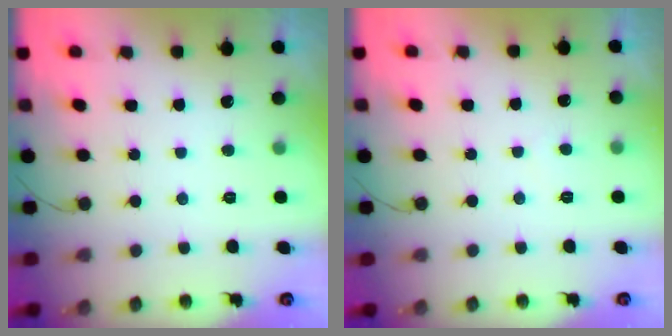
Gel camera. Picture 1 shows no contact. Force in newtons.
{"total": 2.9, "press": 2.9, "slide": 0.3}